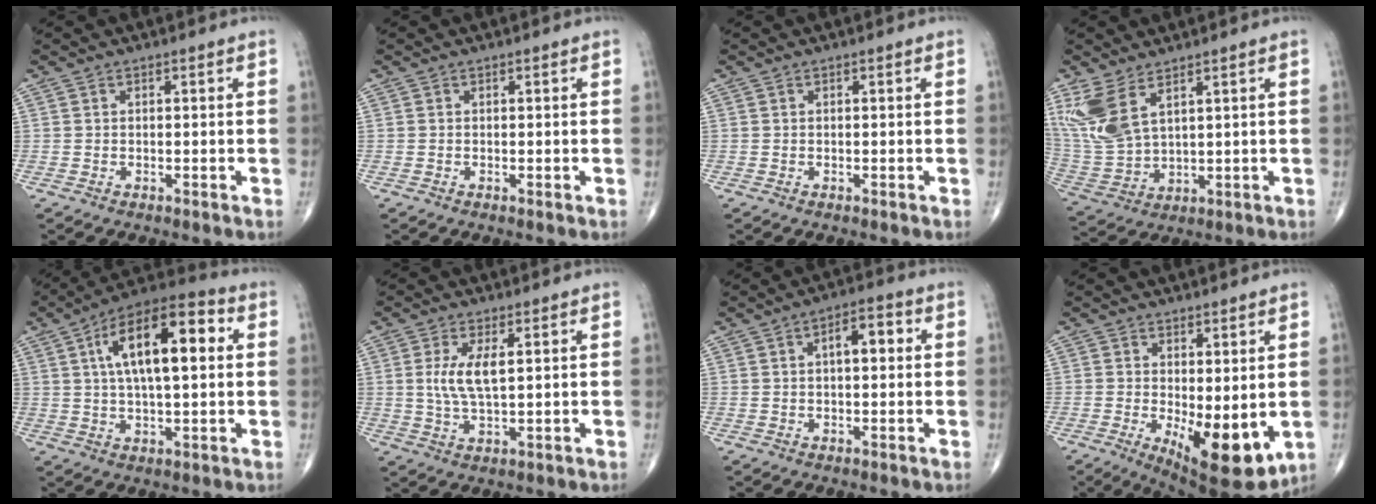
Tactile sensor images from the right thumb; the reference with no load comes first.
{"total": 0.0}
{"total": 0.0}
{"total": 10.6, "force": [5.8, 4.8, 7.5], "torque": [-0.174, -0.021, 0.138]}
{"total": 17.3, "force": [3.8, 7.0, 15.4], "torque": [-0.242, 0.021, 0.054]}
{"total": 6.1, "force": [1.4, 2.2, 5.6], "torque": [-0.119, -0.010, 0.030]}
{"total": 5.5, "force": [1.1, 2.6, 4.8], "torque": [-0.063, 0.015, 0.011]}
{"total": 11.6, "force": [-1.9, 4.6, 10.5], "torque": [-0.141, -0.027, -0.012]}